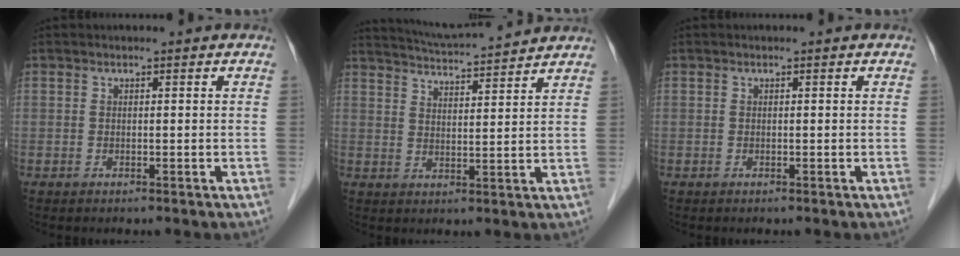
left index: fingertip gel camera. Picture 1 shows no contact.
{"total": 11.9, "force": [11.3, 0.0, 3.6], "torque": [-0.070, 0.022, 0.167]}
{"total": 0.0}